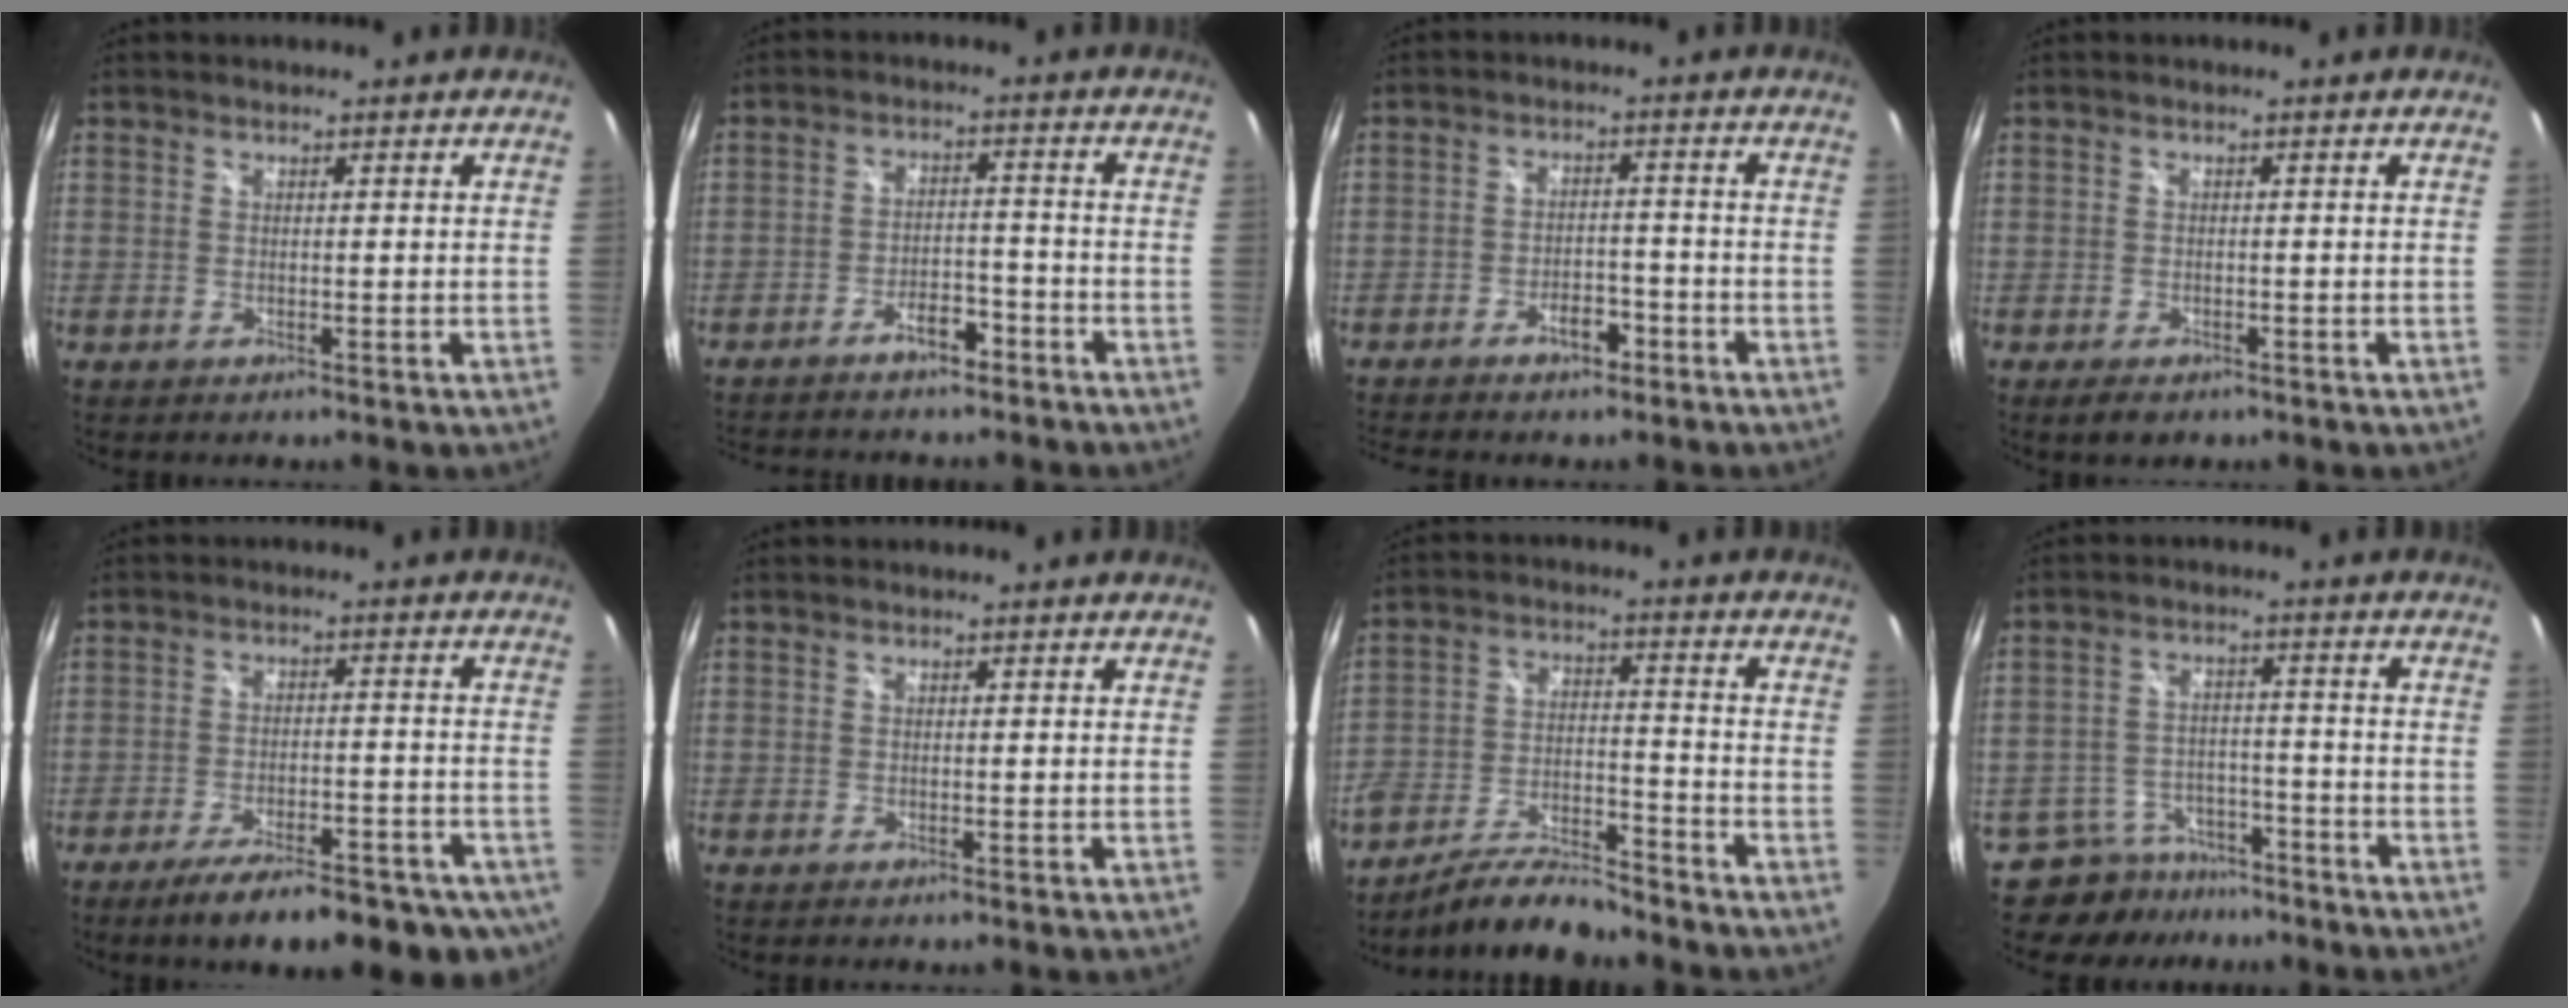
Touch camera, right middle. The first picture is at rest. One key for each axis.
{"total": 8.9, "fx": -7.3, "fy": 3.4, "fz": 3.7, "tx": -0.085, "ty": 0.018, "tz": -0.104}
{"total": 6.2, "fx": -4.8, "fy": 2.9, "fz": 2.7, "tx": -0.063, "ty": 0.012, "tz": -0.068}
{"total": 2.8, "fx": -1.8, "fy": 1.6, "fz": 1.4, "tx": -0.029, "ty": -0.009, "tz": -0.027}
{"total": 16.5, "fx": -11.8, "fy": 5.4, "fz": 10.2, "tx": -0.169, "ty": -0.031, "tz": -0.160}
{"total": 0.0}
{"total": 10.7, "fx": -9.5, "fy": 2.3, "fz": 4.4, "tx": -0.094, "ty": -0.002, "tz": -0.168}
{"total": 9.1, "fx": -7.8, "fy": 4.7, "fz": 0.9, "tx": -0.035, "ty": 0.020, "tz": -0.112}